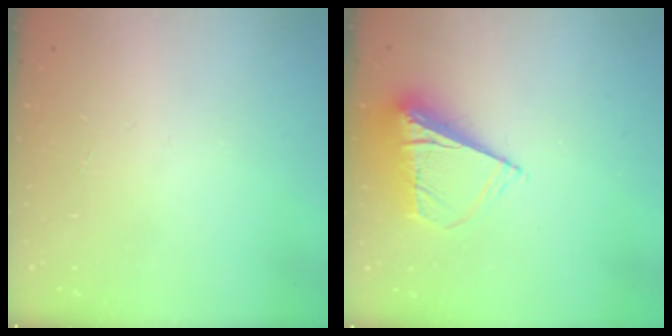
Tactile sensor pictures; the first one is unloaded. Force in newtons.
{"total": 9.1, "press": 9.1, "slide": 1.0}